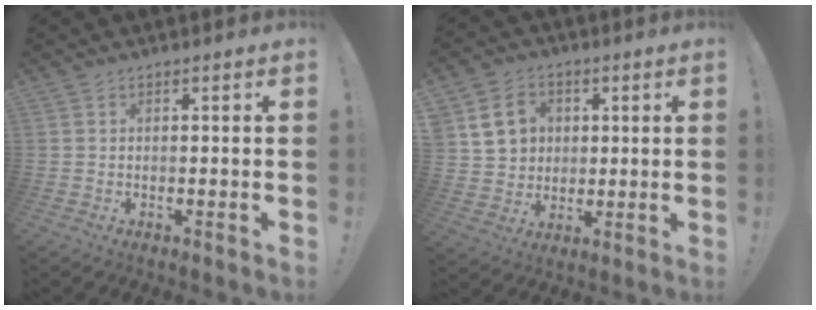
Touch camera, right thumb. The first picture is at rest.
{"total": 11.8, "force": [4.1, 10.1, 4.6], "torque": [-0.065, -0.004, 0.090]}